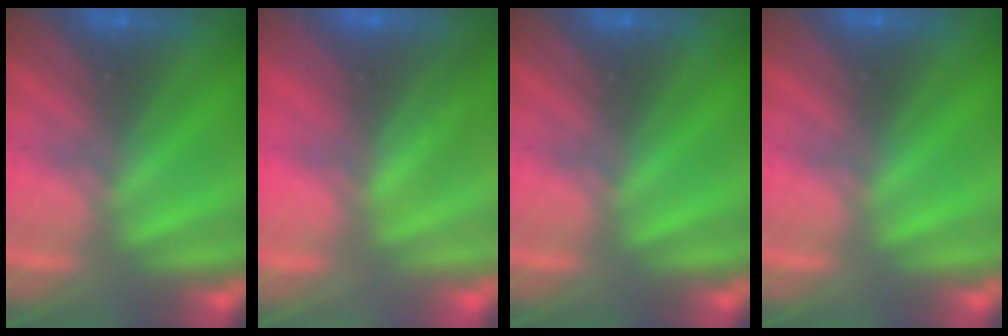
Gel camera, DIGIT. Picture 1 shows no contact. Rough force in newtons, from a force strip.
{"total": 3.0}
{"total": 0.0}
{"total": 0.0}